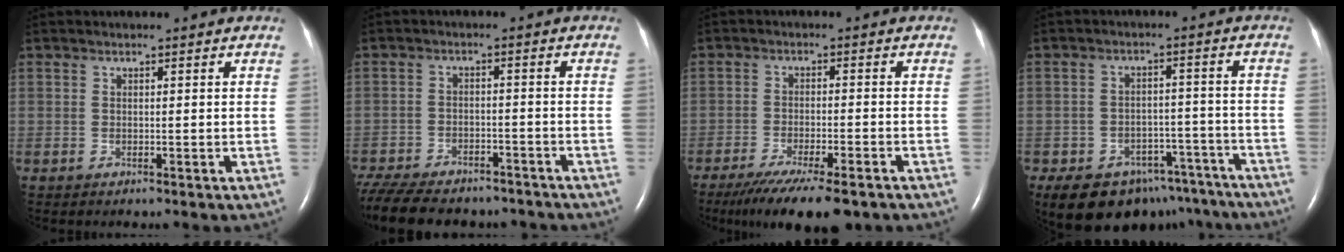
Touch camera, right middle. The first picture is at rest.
{"total": 18.7, "force": [-15.5, 6.9, 7.8], "torque": [-0.215, -0.024, -0.217]}
{"total": 12.5, "force": [-9.5, 1.9, 7.8], "torque": [-0.125, -0.028, -0.146]}
{"total": 15.7, "force": [-11.8, 8.7, 5.6], "torque": [-0.088, 0.018, -0.146]}